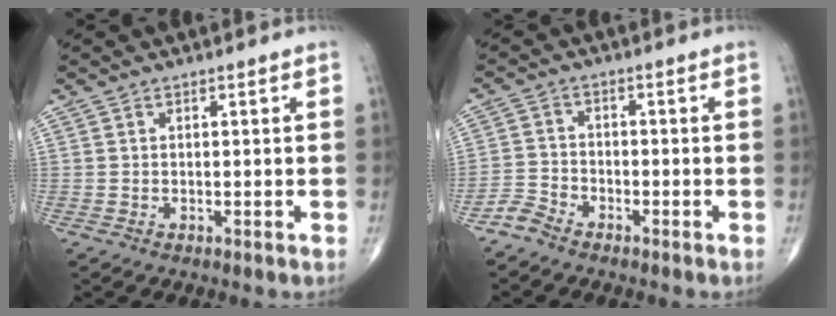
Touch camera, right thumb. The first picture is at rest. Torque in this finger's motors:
{"motor_torque": [1.08, 1.04, -0.51, -0.32, 0.03]}